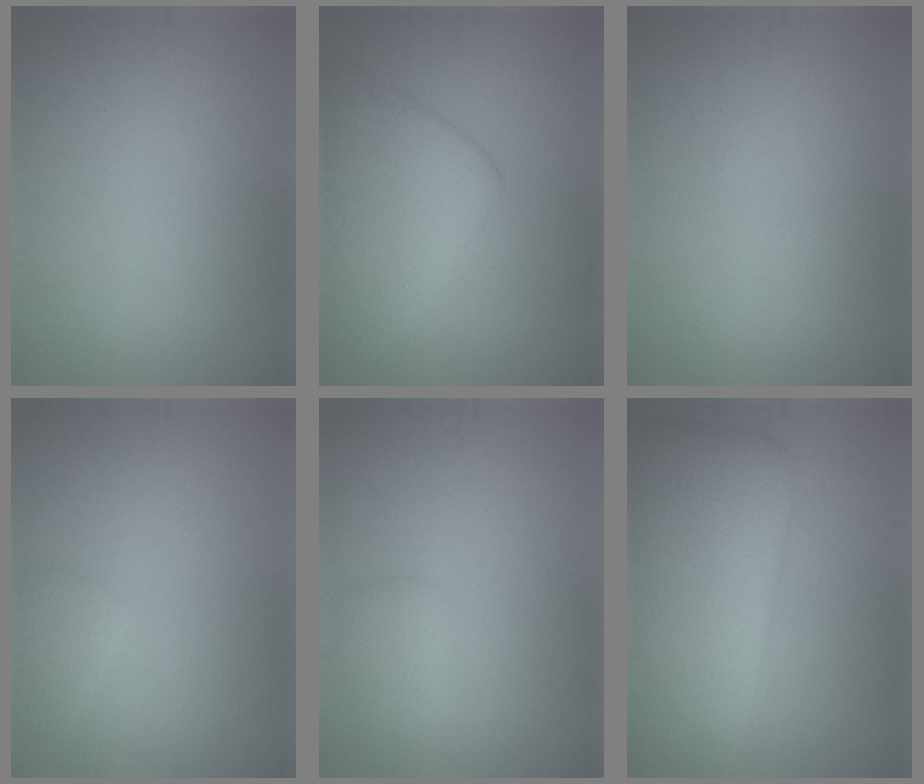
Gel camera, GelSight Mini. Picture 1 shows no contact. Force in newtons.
{"total": 7.2, "press": 7.2, "slide": 0.2}
{"total": 0.0}
{"total": 1.6, "press": 1.6, "slide": 0.1}
{"total": 1.6, "press": 1.6, "slide": 0.1}
{"total": 10.5, "press": 10.5, "slide": 0.4}